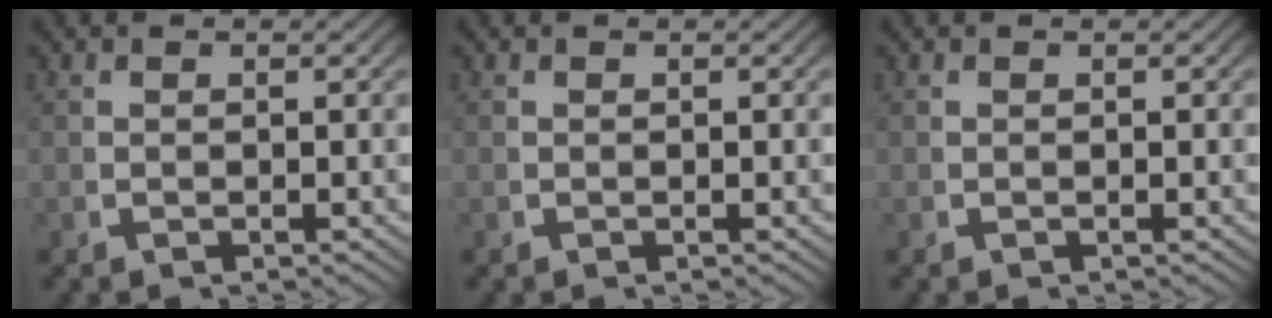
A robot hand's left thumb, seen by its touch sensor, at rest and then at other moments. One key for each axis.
{"total": 0.0}
{"total": 0.0}